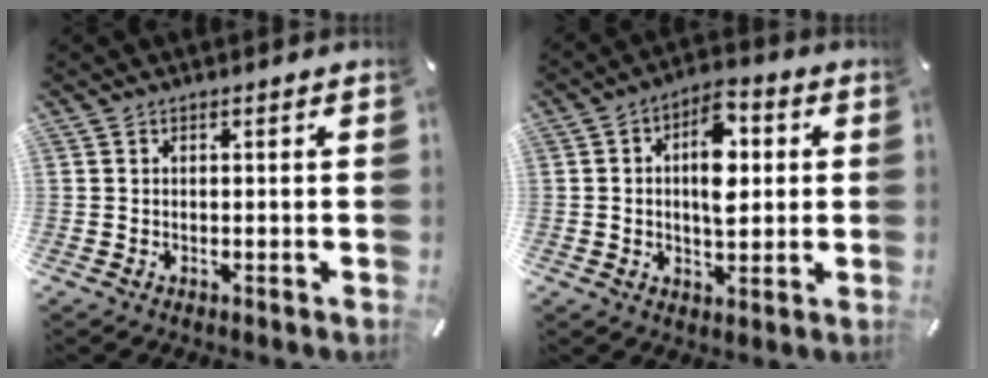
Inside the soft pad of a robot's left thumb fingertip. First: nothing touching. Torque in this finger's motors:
{"motor_torque": [0.48, 0.24, 0.27, 0.02, 0.13]}